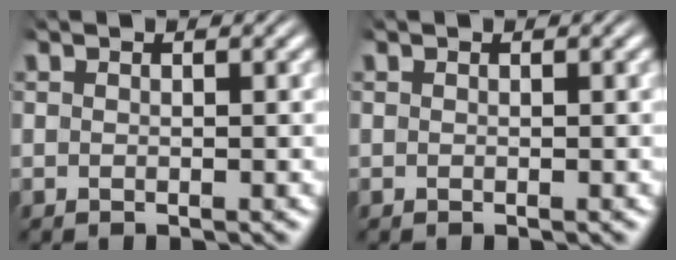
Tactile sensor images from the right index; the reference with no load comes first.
{"total": 0.0}